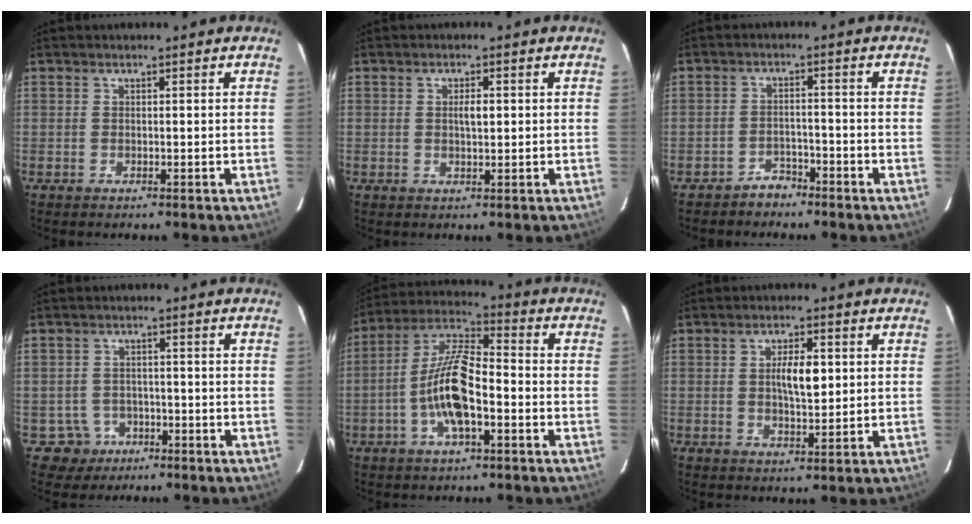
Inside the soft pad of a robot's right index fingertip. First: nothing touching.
{"total": 2.1, "force": [0.3, 0.7, 1.9], "torque": [-0.036, 0.002, 0.006]}
{"total": 2.8, "force": [-2.5, 1.3, 0.3], "torque": [-0.005, 0.005, -0.040]}
{"total": 4.4, "force": [-1.8, 3.9, -0.5], "torque": [0.012, 0.013, -0.023]}
{"total": 11.8, "force": [-3.0, 3.2, 11.0], "torque": [-0.224, 0.015, -0.056]}
{"total": 5.3, "force": [0.8, 1.6, 5.0], "torque": [-0.084, 0.004, 0.015]}